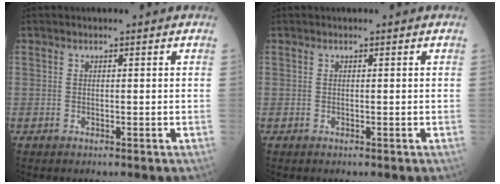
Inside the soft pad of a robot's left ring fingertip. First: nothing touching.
{"total": 0.0}